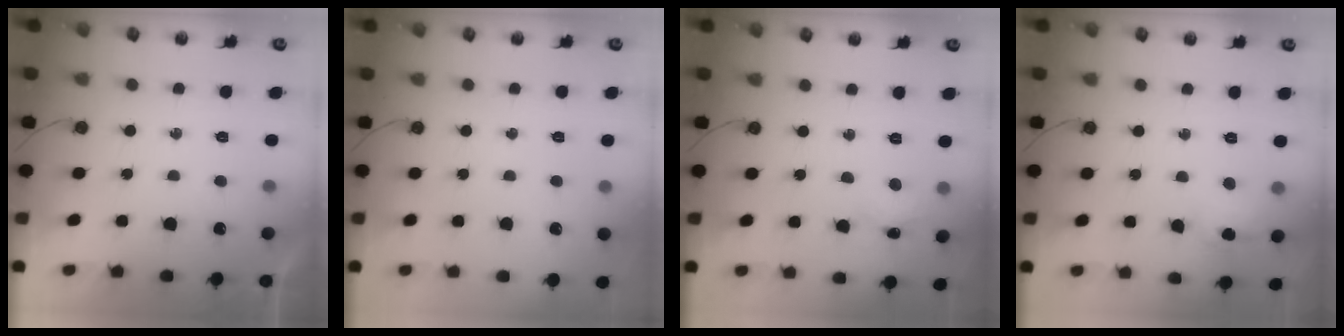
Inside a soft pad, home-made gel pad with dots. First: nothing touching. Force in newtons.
{"total": 0.0}
{"total": 4.7, "press": 4.6, "slide": 0.5}
{"total": 5.3, "press": 5.1, "slide": 1.5}